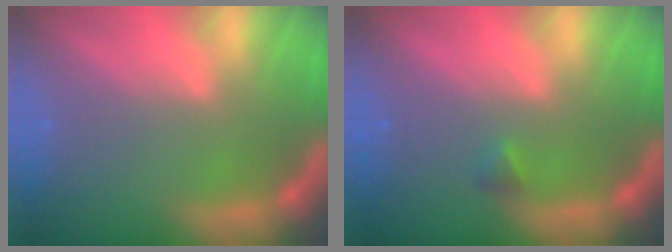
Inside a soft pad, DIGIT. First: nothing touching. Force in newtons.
{"total": 0.9}